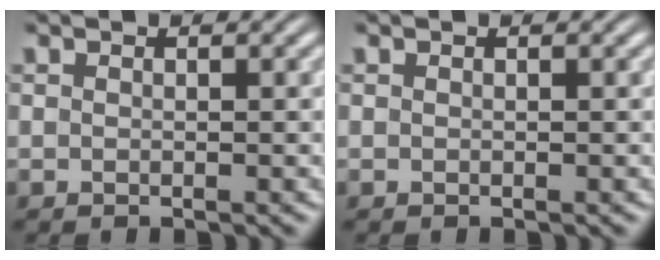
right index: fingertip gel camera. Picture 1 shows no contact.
{"total": 0.0}